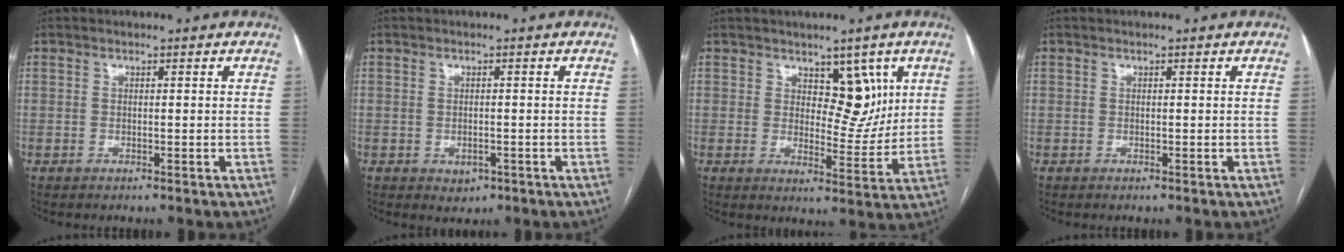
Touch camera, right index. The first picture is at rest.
{"total": 2.0, "force": [-0.8, 1.4, 1.1], "torque": [-0.013, 0.001, -0.001]}
{"total": 6.7, "force": [3.1, 3.6, 4.7], "torque": [-0.053, -0.001, 0.052]}
{"total": 0.0}